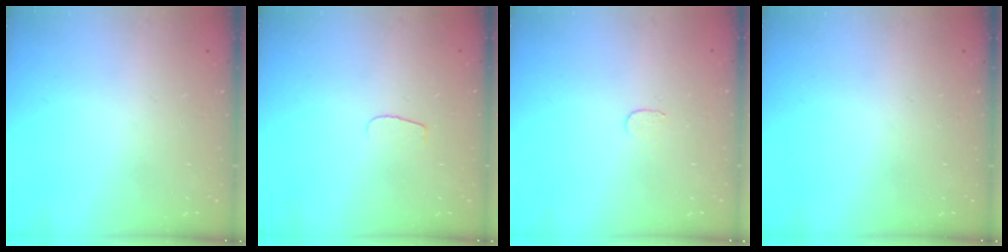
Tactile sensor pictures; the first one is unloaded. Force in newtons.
{"total": 4.0, "press": 4.0, "slide": 0.4}
{"total": 3.0, "press": 3.0, "slide": 0.3}
{"total": 0.0}